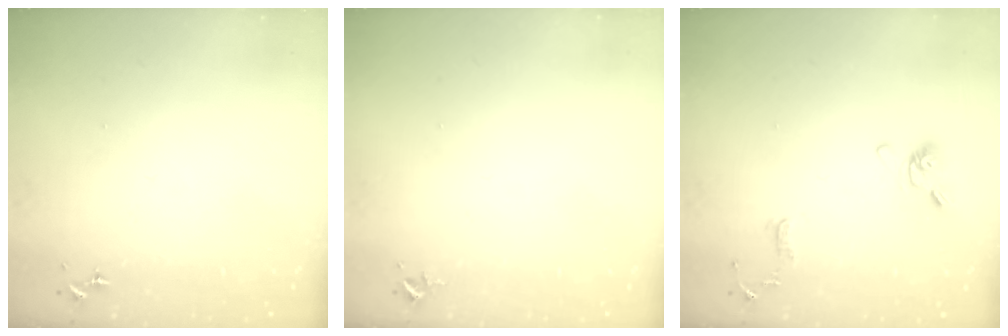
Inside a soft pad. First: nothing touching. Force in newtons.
{"total": 2.4, "press": 2.4, "slide": 0.3}
{"total": 10.8, "press": 10.6, "slide": 1.9}